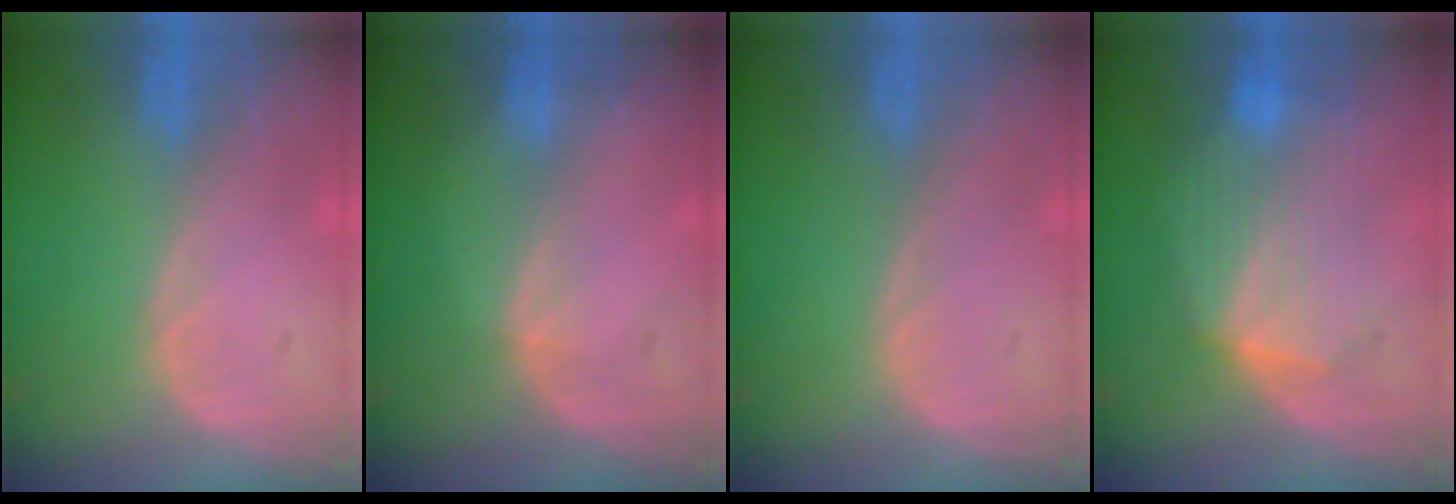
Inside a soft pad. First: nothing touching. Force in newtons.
{"total": 1.3, "press": 0.9, "slide": 0.9}
{"total": 0.0}
{"total": 8.0, "press": 8.0, "slide": 0.3}